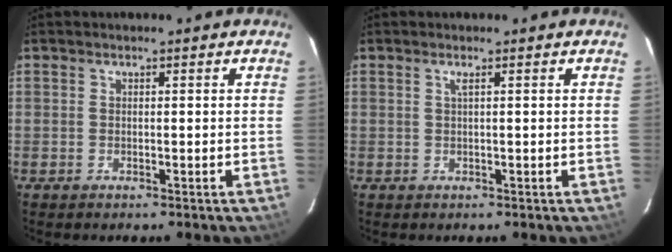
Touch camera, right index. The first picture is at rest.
{"total": 0.8, "force": [0.3, -0.3, 0.7], "torque": [-0.014, 0.000, 0.004]}